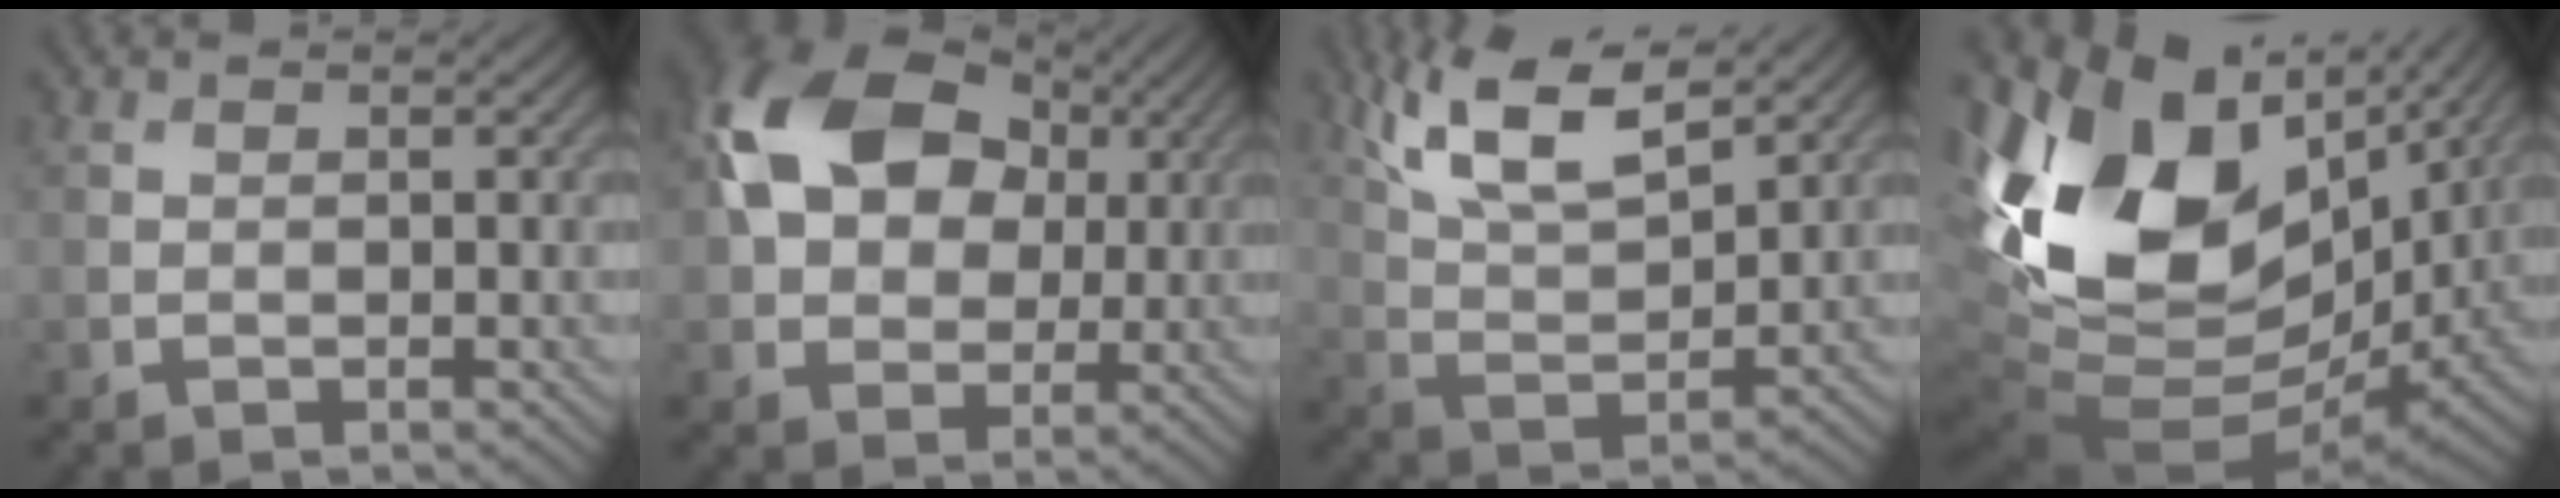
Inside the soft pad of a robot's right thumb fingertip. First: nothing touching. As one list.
[{"total": 14.5, "force": [3.6, 10.4, 9.4], "torque": [-0.189, 0.019, 0.056]}, {"total": 11.4, "force": [7.3, 3.6, 7.9], "torque": [-0.177, 0.010, 0.135]}, {"total": 18.8, "force": [4.7, 12.4, 13.4], "torque": [-0.315, -0.018, 0.102]}]